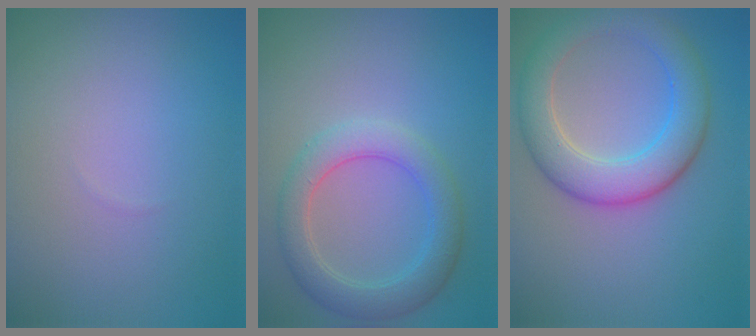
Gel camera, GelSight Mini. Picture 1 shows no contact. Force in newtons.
{"total": 4.2, "press": 4.2, "slide": 0.3}
{"total": 5.9, "press": 5.9, "slide": 0.2}